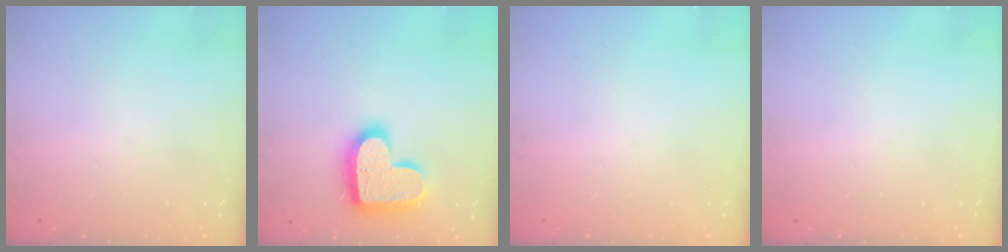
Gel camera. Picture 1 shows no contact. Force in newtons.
{"total": 18.7, "press": 18.6, "slide": 1.1}
{"total": 0.0}
{"total": 0.0}